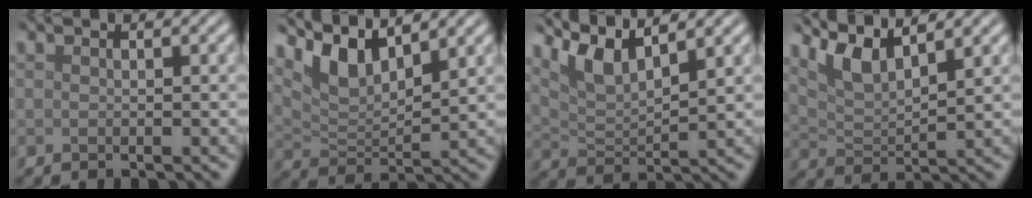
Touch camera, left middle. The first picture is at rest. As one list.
[{"total": 5.2, "force": [3.7, 1.7, 3.1], "torque": [-0.072, -0.005, 0.073]}, {"total": 4.8, "force": [3.6, 1.1, 3.0], "torque": [-0.069, -0.001, 0.072]}, {"total": 4.3, "force": [3.2, 1.0, 2.6], "torque": [-0.060, -0.003, 0.067]}]